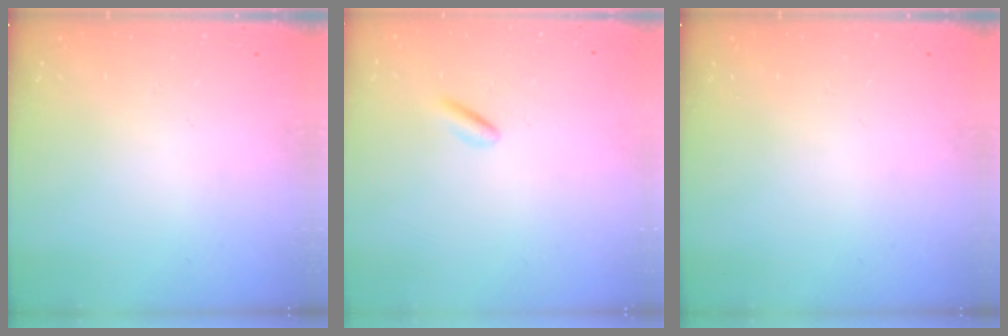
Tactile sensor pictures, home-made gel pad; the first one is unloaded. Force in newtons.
{"total": 0.6, "press": 0.2, "slide": 0.5}
{"total": 0.0}